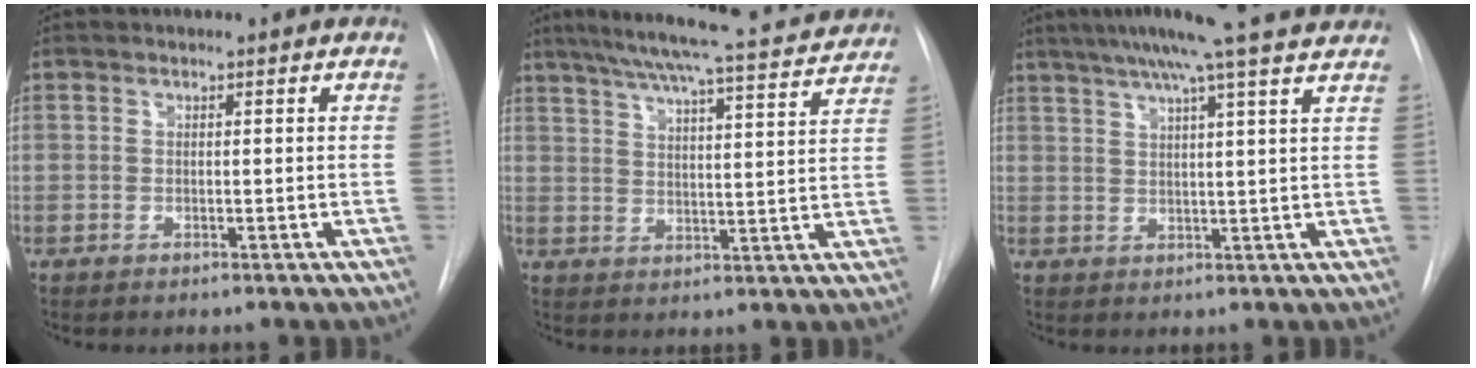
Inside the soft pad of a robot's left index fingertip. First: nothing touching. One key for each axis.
{"total": 20.8, "fx": 18.6, "fy": 2.1, "fz": 9.2, "tx": -0.151, "ty": -0.003, "tz": 0.238}
{"total": 16.4, "fx": 13.7, "fy": -1.0, "fz": 9.0, "tx": -0.148, "ty": 0.017, "tz": 0.176}